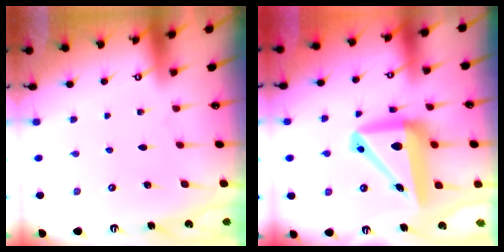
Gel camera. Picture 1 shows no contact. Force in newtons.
{"total": 14.9, "press": 14.7, "slide": 2.9}